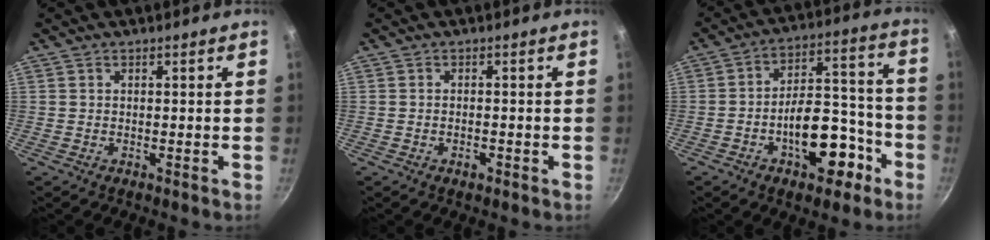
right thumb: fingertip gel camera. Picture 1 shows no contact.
{"total": 1.6, "force": [-0.8, 0.8, 1.1], "torque": [-0.020, 0.003, -0.015]}
{"total": 15.3, "force": [-6.7, 8.3, 11.0], "torque": [-0.114, 0.076, -0.091]}